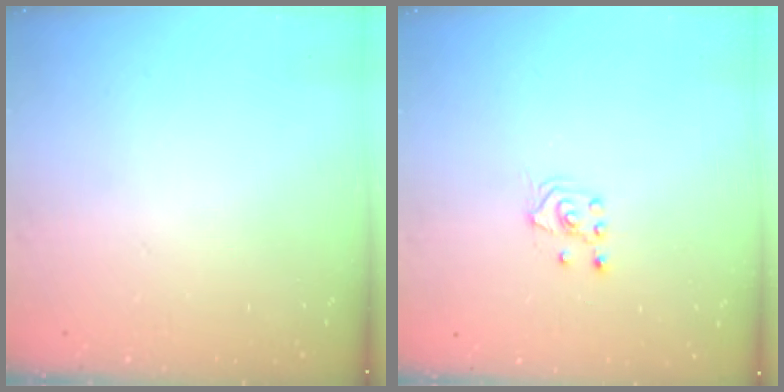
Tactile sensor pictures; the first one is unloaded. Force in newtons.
{"total": 2.6, "press": 2.4, "slide": 0.8}